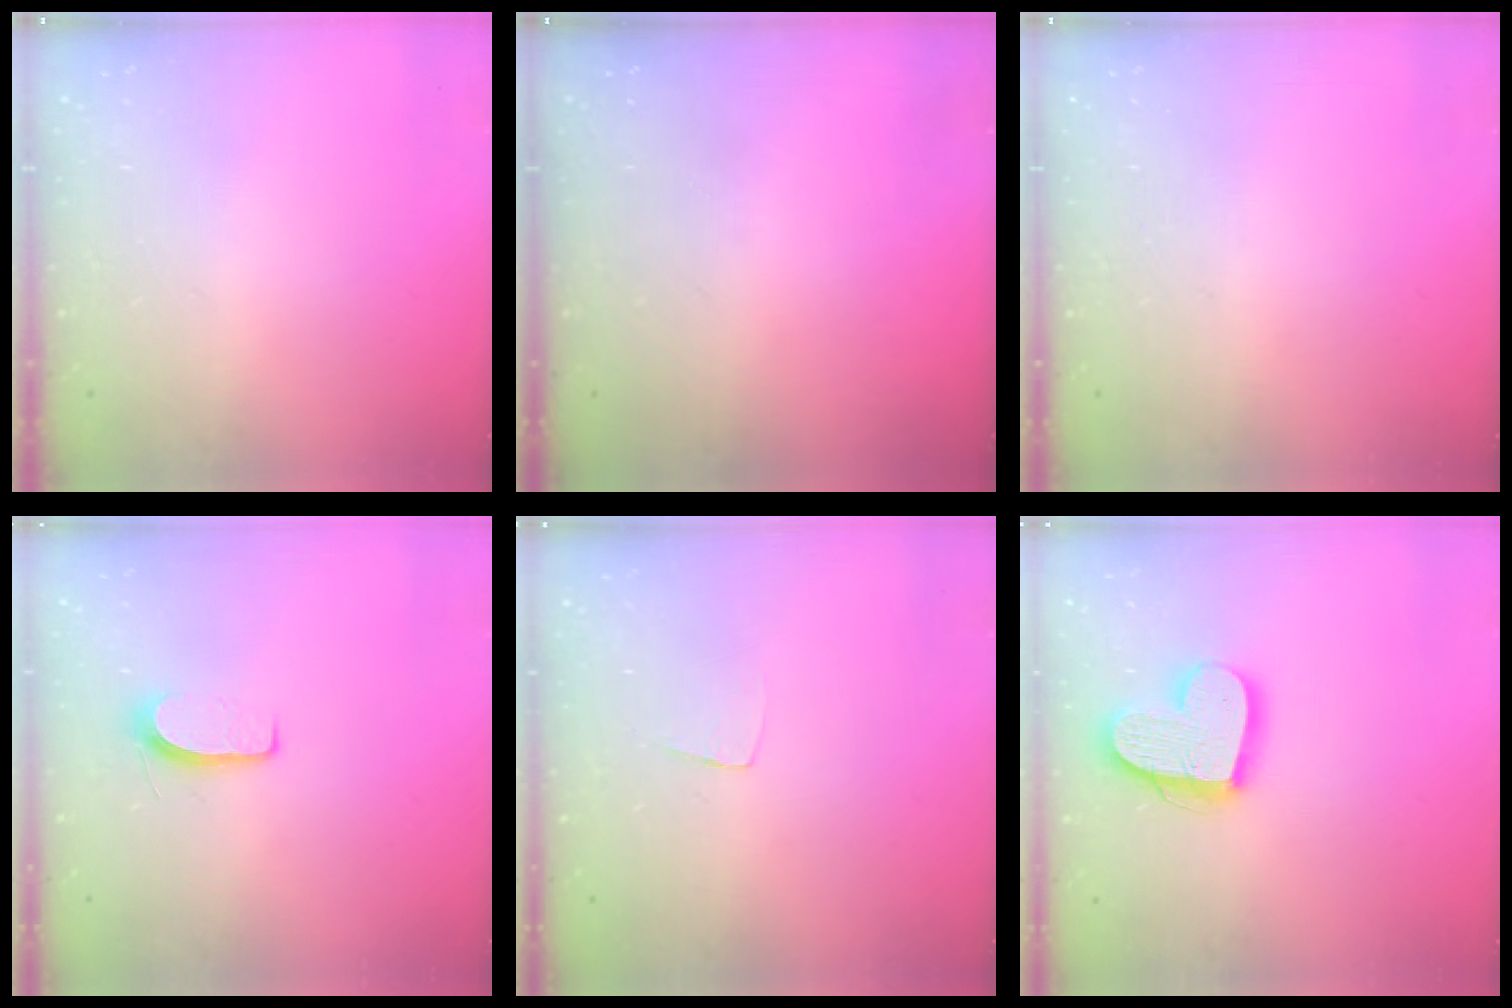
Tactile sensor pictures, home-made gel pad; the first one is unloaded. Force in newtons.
{"total": 0.0}
{"total": 0.0}
{"total": 6.1, "press": 6.0, "slide": 0.7}
{"total": 3.5, "press": 3.5, "slide": 0.2}
{"total": 15.6, "press": 15.5, "slide": 1.4}